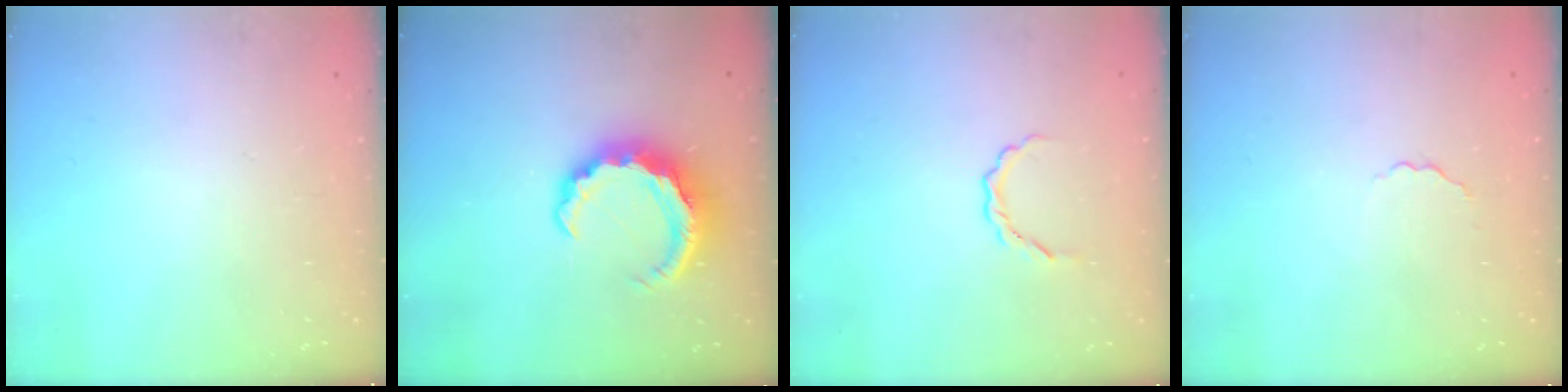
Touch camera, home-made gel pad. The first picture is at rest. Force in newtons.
{"total": 8.0, "press": 7.8, "slide": 1.3}
{"total": 2.8, "press": 2.7, "slide": 0.8}
{"total": 2.4, "press": 2.3, "slide": 0.7}